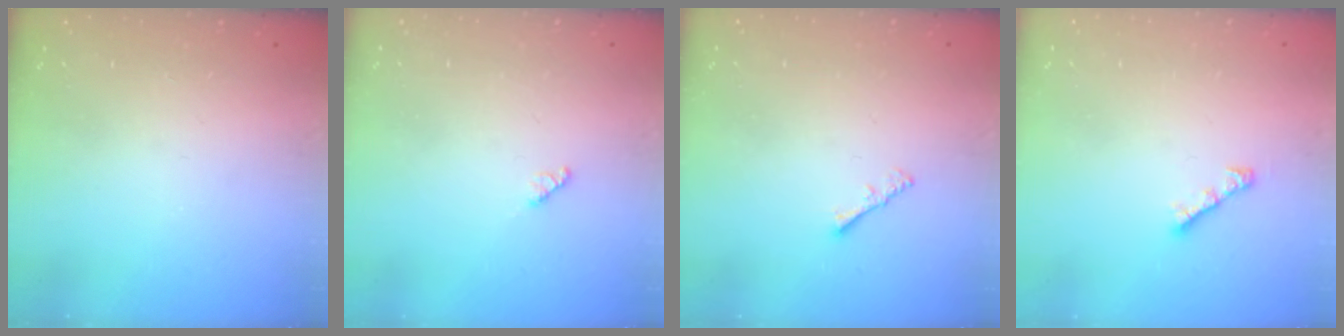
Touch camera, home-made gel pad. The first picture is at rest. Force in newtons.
{"total": 2.9, "press": 2.9, "slide": 0.3}
{"total": 1.3, "press": 1.3, "slide": 0.4}
{"total": 4.1, "press": 4.0, "slide": 0.7}